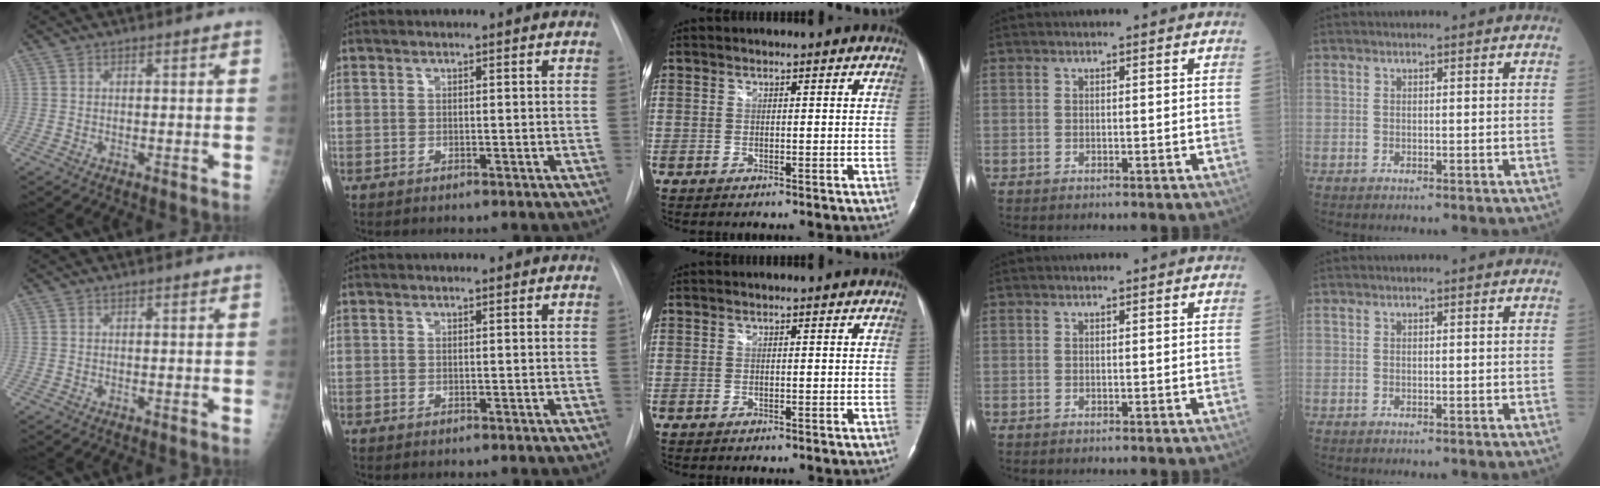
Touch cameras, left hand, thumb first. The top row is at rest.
{}